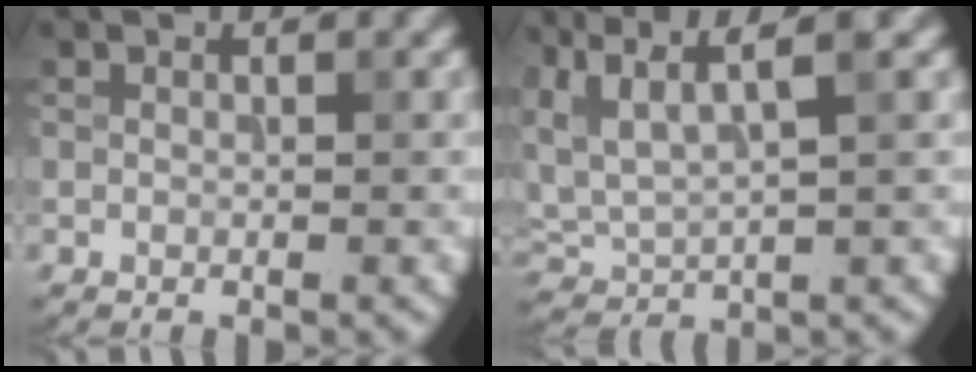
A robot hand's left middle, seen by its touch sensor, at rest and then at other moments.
{"total": 5.4, "force": [3.0, 1.5, 4.3], "torque": [-0.100, 0.010, 0.059]}